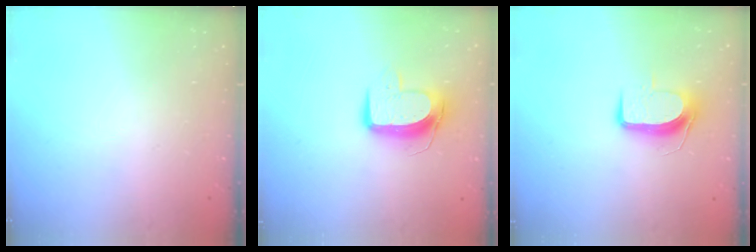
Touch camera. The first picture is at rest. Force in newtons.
{"total": 10.2, "press": 10.2, "slide": 0.2}
{"total": 9.2, "press": 9.2, "slide": 0.7}